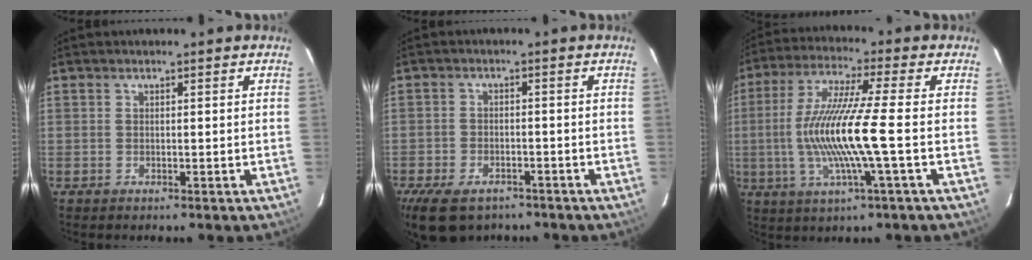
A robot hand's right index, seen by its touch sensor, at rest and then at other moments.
{"total": 11.1, "force": [-7.6, 6.1, 5.3], "torque": [-0.136, -0.013, -0.125]}
{"total": 13.8, "force": [-2.3, -0.6, 13.6], "torque": [-0.268, -0.007, -0.040]}